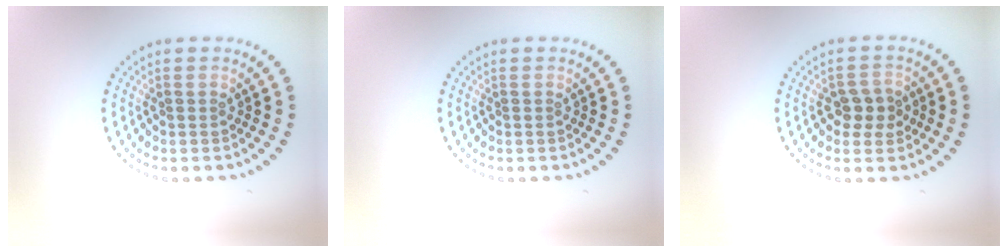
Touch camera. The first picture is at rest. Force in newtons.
{"total": 0.0}
{"total": 2.4, "press": 2.3, "slide": 0.5}